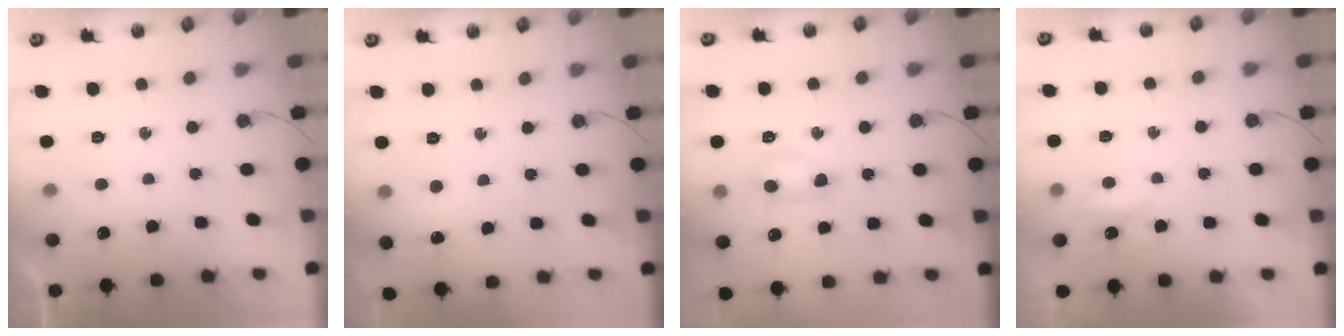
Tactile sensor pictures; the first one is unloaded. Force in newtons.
{"total": 5.7, "press": 5.7, "slide": 0.8}
{"total": 5.4, "press": 5.3, "slide": 1.1}
{"total": 2.9, "press": 2.8, "slide": 0.6}